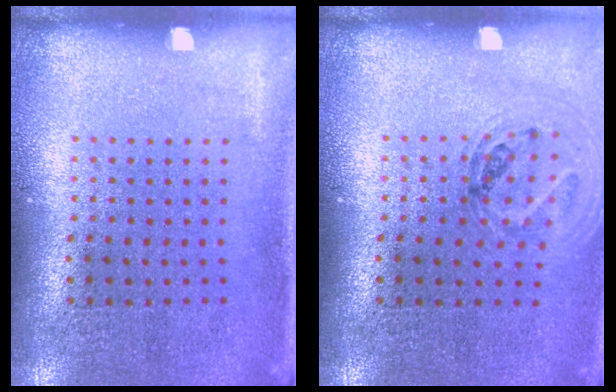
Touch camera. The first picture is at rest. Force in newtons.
{"total": 1.0, "press": 1.0, "slide": 0.1}